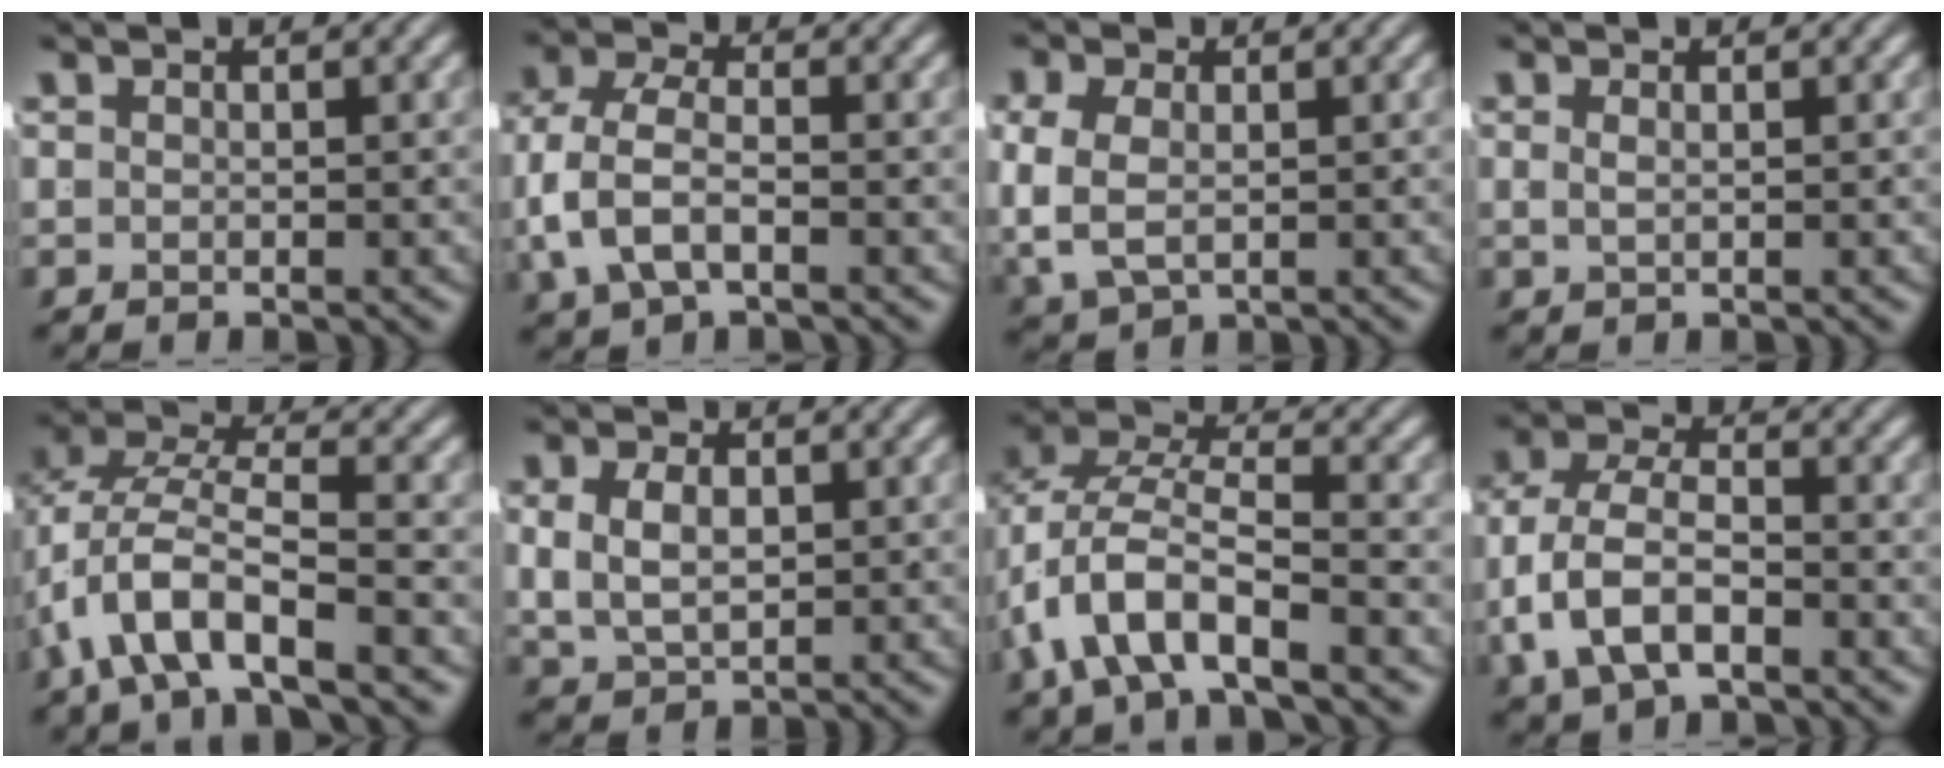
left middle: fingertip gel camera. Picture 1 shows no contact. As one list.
[{"total": 5.4, "force": [-1.0, 3.6, 3.9], "torque": [-0.099, -0.025, -0.004]}, {"total": 4.6, "force": [0.1, 3.5, 2.9], "torque": [-0.081, -0.020, 0.018]}, {"total": 1.0, "force": [0.2, -0.8, 0.4], "torque": [-0.002, -0.007, 0.011]}, {"total": 6.9, "force": [-0.4, 4.3, 5.4], "torque": [-0.113, -0.002, -0.010]}, {"total": 5.4, "force": [0.4, 4.2, 3.4], "torque": [-0.068, -0.008, 0.015]}, {"total": 8.0, "force": [-0.4, 5.5, 5.8], "torque": [-0.123, -0.004, -0.012]}, {"total": 6.9, "force": [-1.1, 4.9, 4.8], "torque": [-0.116, -0.030, -0.006]}]